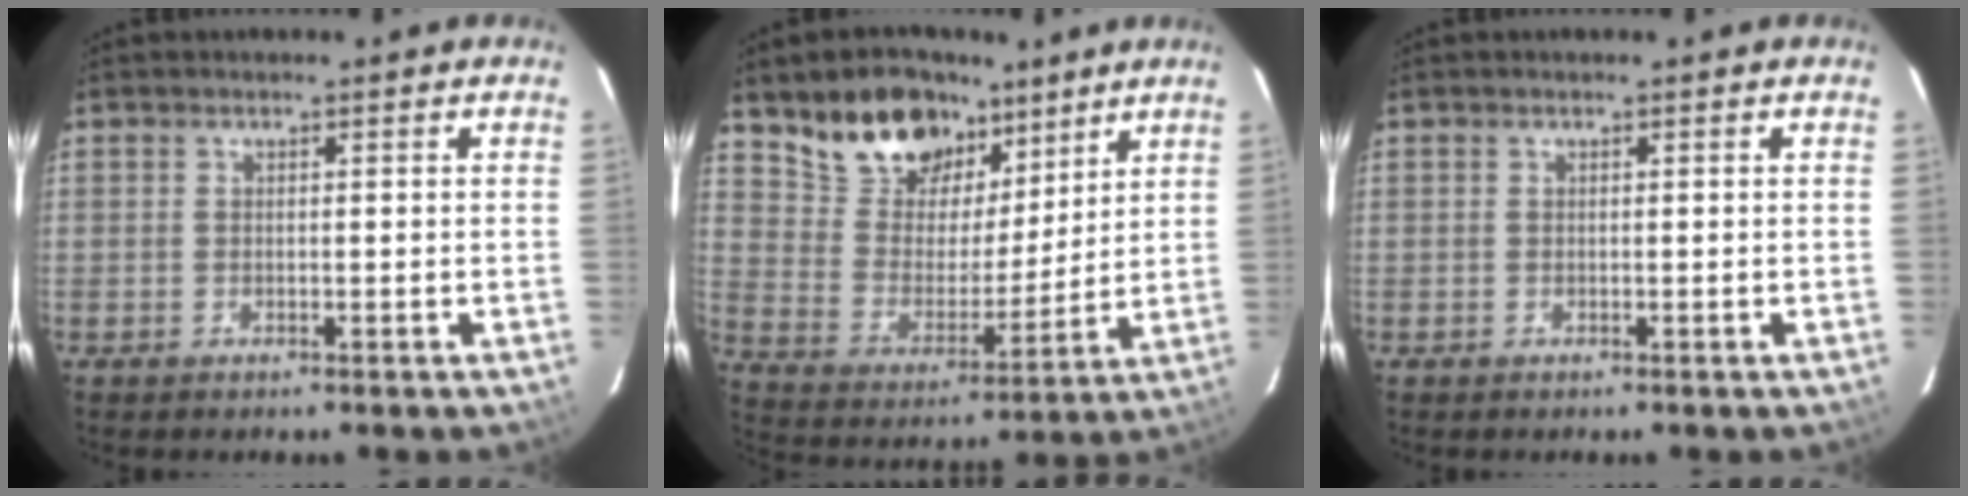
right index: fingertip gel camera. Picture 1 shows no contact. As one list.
[{"total": 15.3, "force": [10.3, 9.4, 6.4], "torque": [-0.135, 0.021, 0.194]}, {"total": 0.0}]